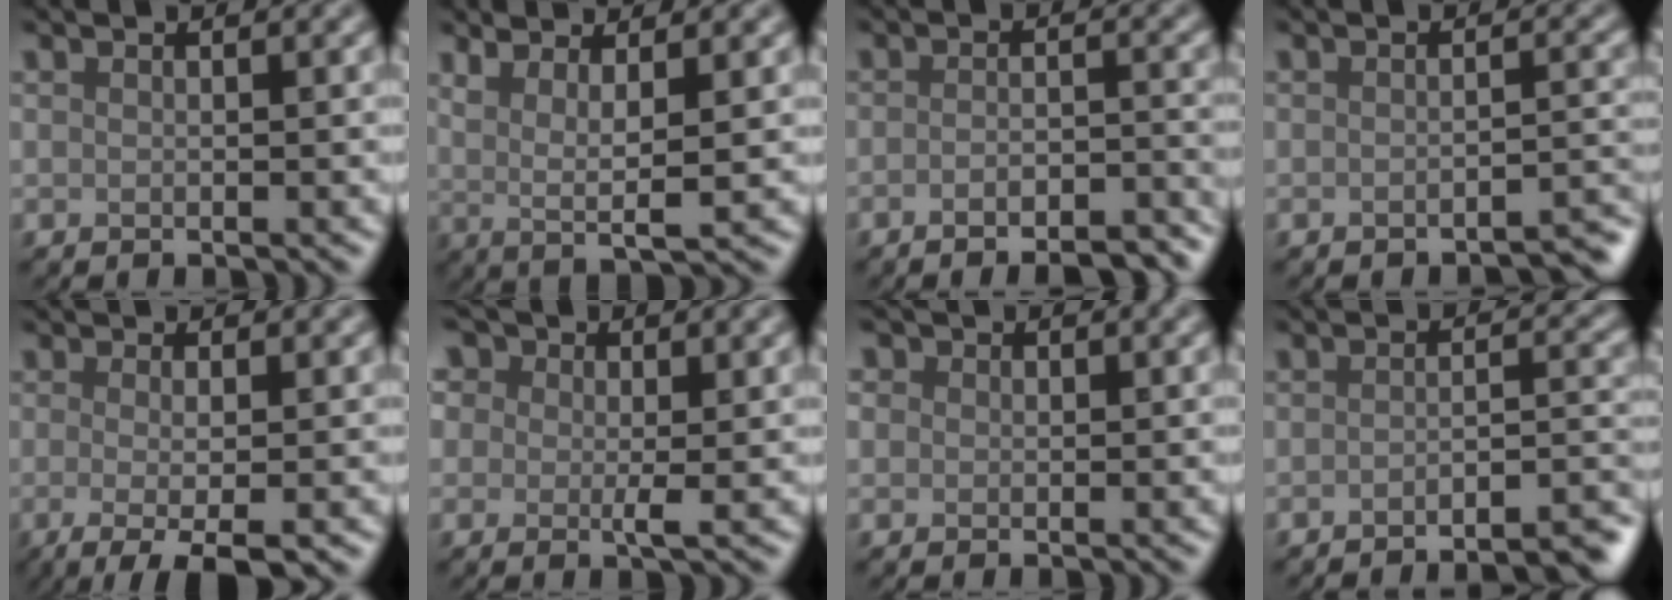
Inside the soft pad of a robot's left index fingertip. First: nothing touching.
{"total": 3.3, "force": [1.5, 0.6, 2.9], "torque": [-0.056, -0.006, 0.031]}
{"total": 5.4, "force": [-3.9, 1.5, 3.4], "torque": [-0.046, 0.003, -0.044]}
{"total": 2.4, "force": [-2.0, 0.4, 1.3], "torque": [-0.009, 0.009, -0.029]}
{"total": 4.8, "force": [-1.3, 1.2, 4.5], "torque": [-0.064, -0.009, -0.025]}
{"total": 4.2, "force": [1.5, 2.8, 2.8], "torque": [-0.043, 0.006, 0.005]}
{"total": 1.4, "force": [0.6, 1.2, 0.4], "torque": [-0.002, 0.007, -0.006]}
{"total": 6.0, "force": [-4.9, 1.4, 3.3], "torque": [-0.026, 0.013, -0.063]}